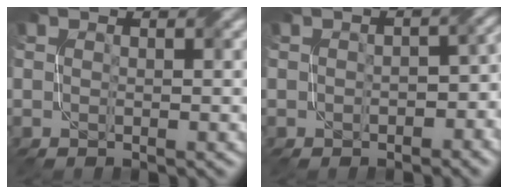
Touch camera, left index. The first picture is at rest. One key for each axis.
{"total": 4.3, "fx": -1.4, "fy": 2.9, "fz": 2.8, "tx": -0.007, "ty": -0.004, "tz": -0.006}